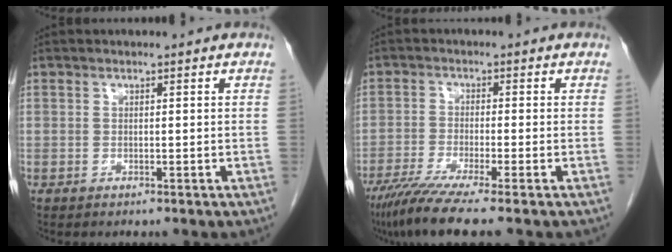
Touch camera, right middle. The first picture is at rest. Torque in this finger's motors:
{"motor_torque": [1.03, -1.11, 0.17, 0.12]}